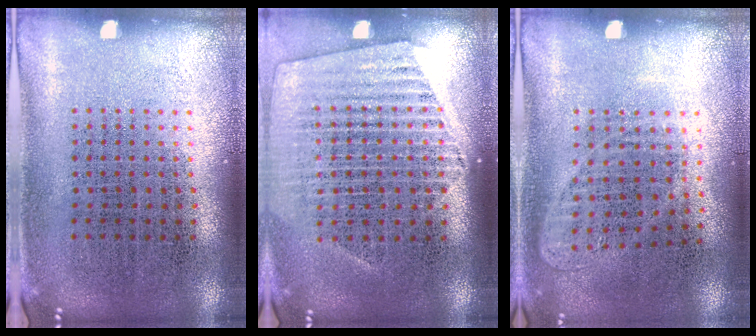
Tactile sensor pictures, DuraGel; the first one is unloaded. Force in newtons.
{"total": 1.5, "press": 1.4, "slide": 0.5}
{"total": 1.0, "press": 0.9, "slide": 0.4}